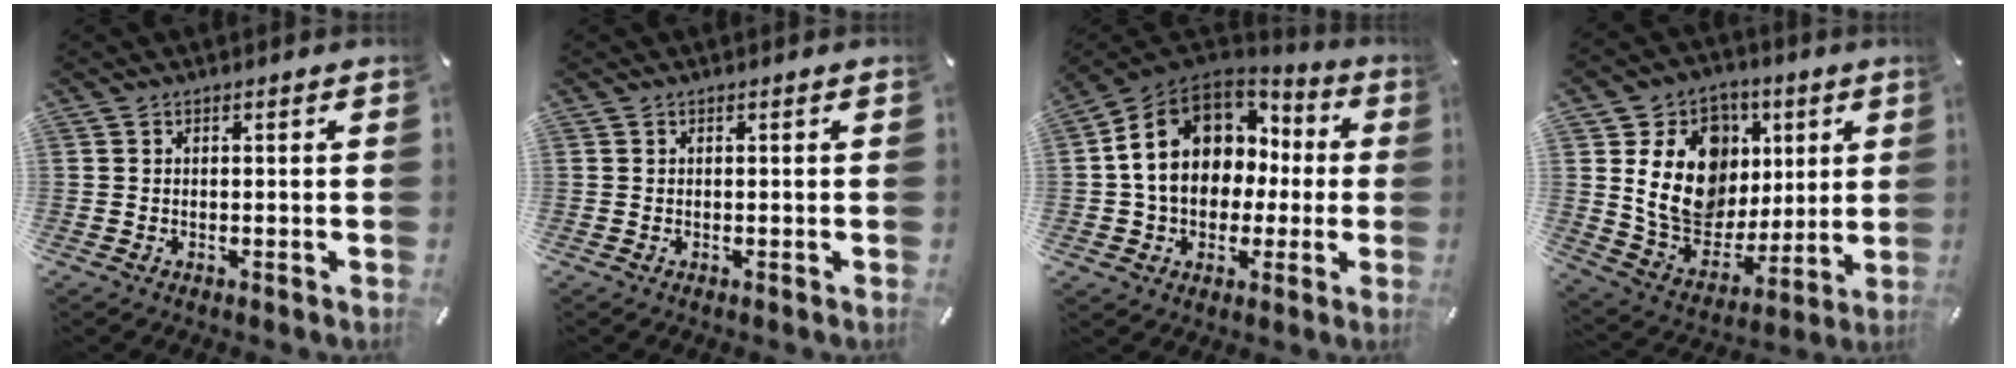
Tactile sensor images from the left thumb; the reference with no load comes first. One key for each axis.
{"total": 0.0}
{"total": 14.4, "fx": 1.5, "fy": 12.0, "fz": 7.9, "tx": -0.162, "ty": 0.000, "tz": 0.033}
{"total": 18.9, "fx": 4.3, "fy": 15.2, "fz": 10.2, "tx": -0.178, "ty": -0.013, "tz": 0.090}